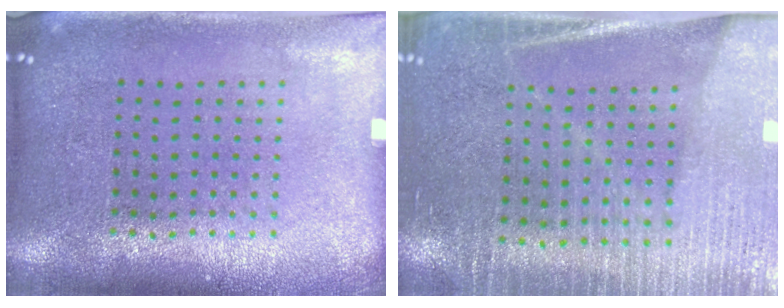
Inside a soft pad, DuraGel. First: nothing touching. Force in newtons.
{"total": 3.3, "press": 2.9, "slide": 1.4}